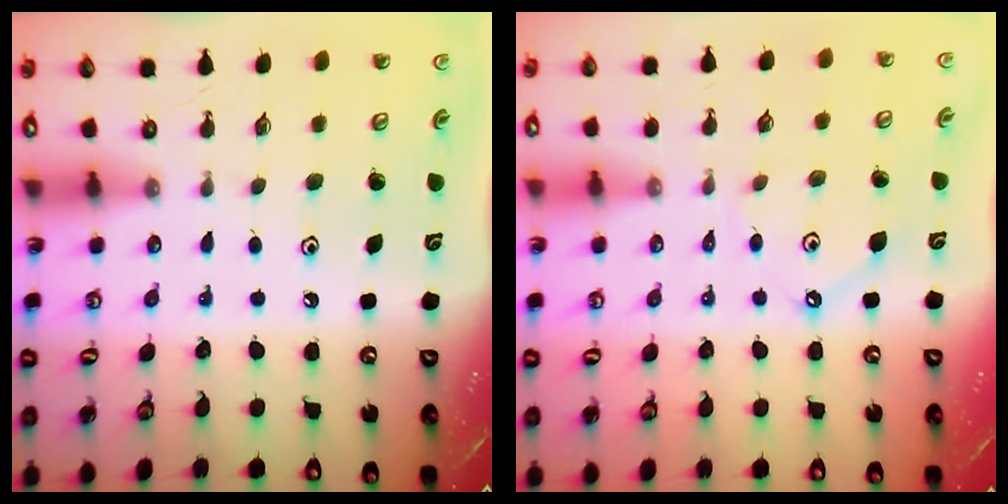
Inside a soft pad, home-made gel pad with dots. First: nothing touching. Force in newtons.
{"total": 3.7, "press": 3.7, "slide": 0.1}